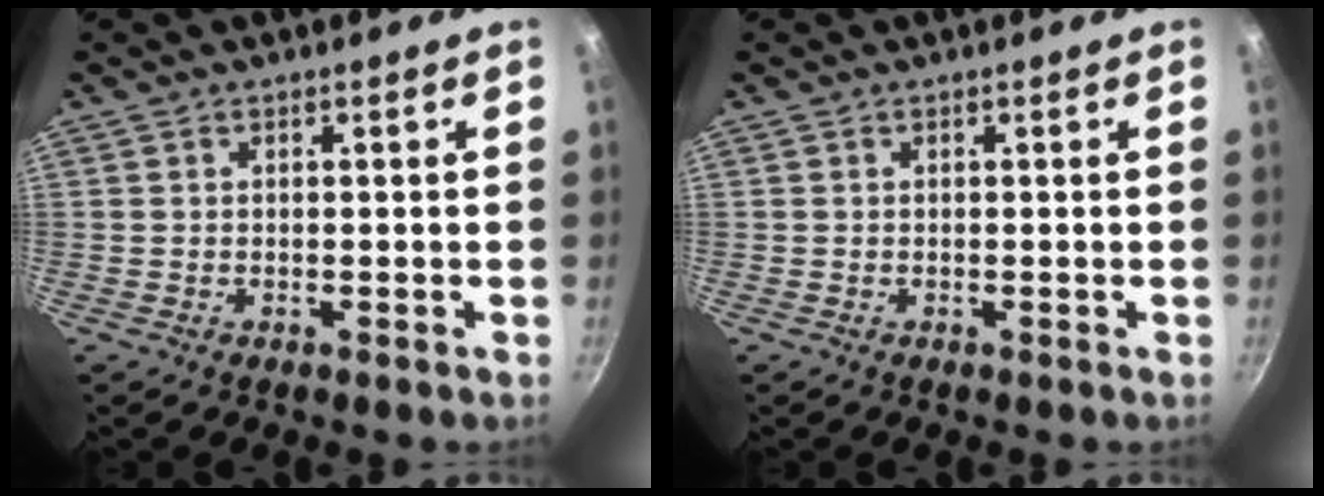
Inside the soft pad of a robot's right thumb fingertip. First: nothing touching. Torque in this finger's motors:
{"motor_torque": [0.00, 0.00, 0.07, 0.07, 0.00]}